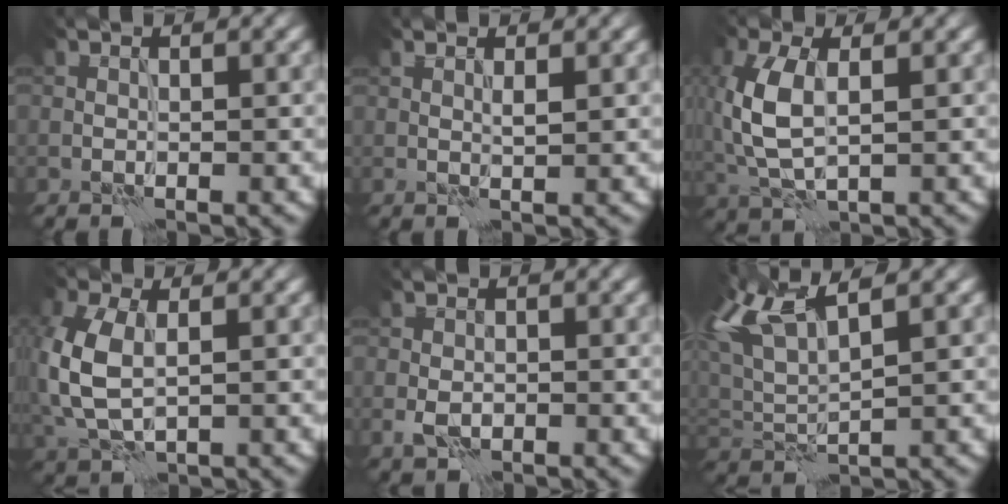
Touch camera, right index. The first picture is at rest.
{"total": 0.9, "force": [0.4, -0.1, 0.7], "torque": [-0.014, -0.001, 0.006]}
{"total": 6.3, "force": [0.6, 3.2, 5.4], "torque": [-0.142, 0.003, 0.012]}
{"total": 7.0, "force": [0.0, 4.3, 5.5], "torque": [-0.151, -0.002, 0.003]}
{"total": 1.8, "force": [-0.5, 1.2, 1.2], "torque": [-0.025, -0.002, -0.013]}
{"total": 6.5, "force": [3.9, 1.8, 4.9], "torque": [-0.109, 0.026, 0.070]}